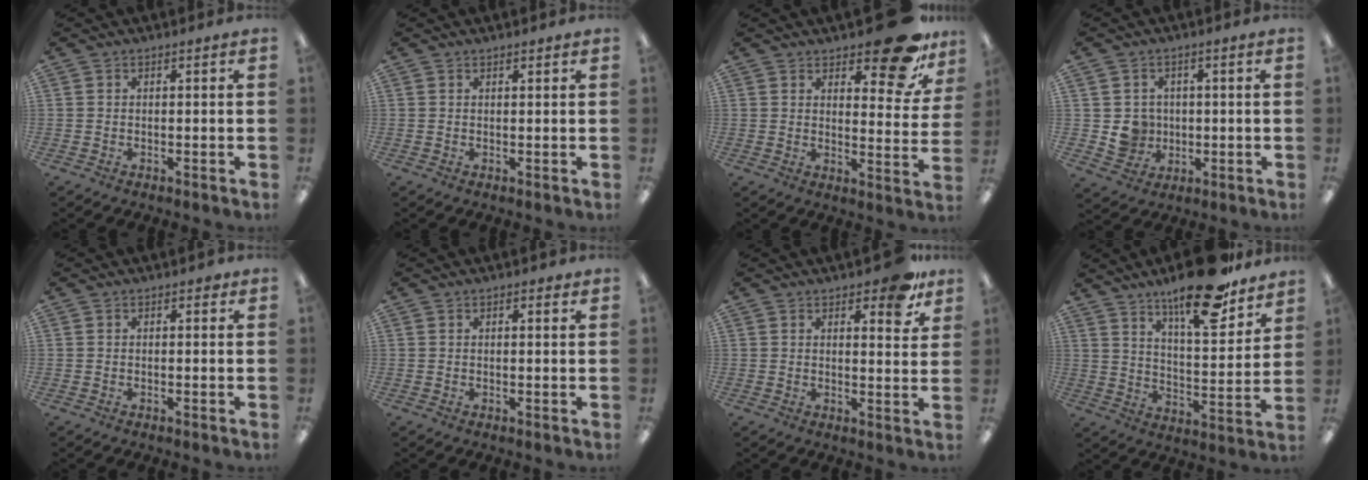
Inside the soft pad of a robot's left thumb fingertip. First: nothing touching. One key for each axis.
{"total": 0.6, "fx": 0.5, "fy": 0.1, "fz": 0.1, "tx": -0.001, "ty": 0.001, "tz": 0.010}
{"total": 15.8, "fx": 10.9, "fy": 5.8, "fz": 9.8, "tx": -0.127, "ty": -0.068, "tz": 0.181}
{"total": 6.1, "fx": 0.5, "fy": 6.0, "fz": 1.1, "tx": -0.012, "ty": 0.004, "tz": 0.016}
{"total": 0.8, "fx": 0.3, "fy": 0.6, "fz": 0.5, "tx": -0.003, "ty": -0.001, "tz": 0.003}
{"total": 0.9, "fx": 0.6, "fy": 0.3, "fz": 0.5, "tx": -0.003, "ty": -0.002, "tz": 0.009}
{"total": 8.2, "fx": 5.7, "fy": 3.2, "fz": 5.0, "tx": -0.057, "ty": -0.027, "tz": 0.092}
{"total": 19.8, "fx": 14.8, "fy": 5.9, "fz": 11.7, "tx": -0.177, "ty": -0.091, "tz": 0.243}